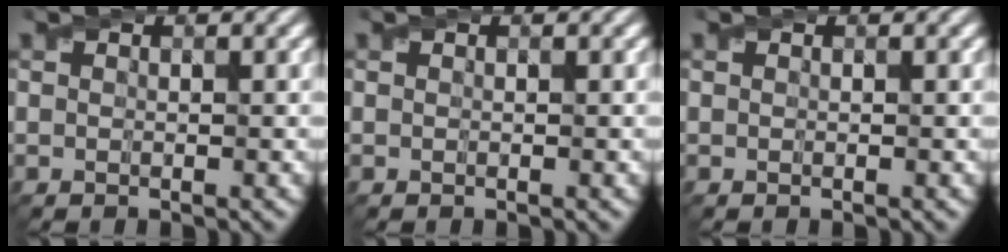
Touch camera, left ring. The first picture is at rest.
{"total": 0.0}
{"total": 0.0}